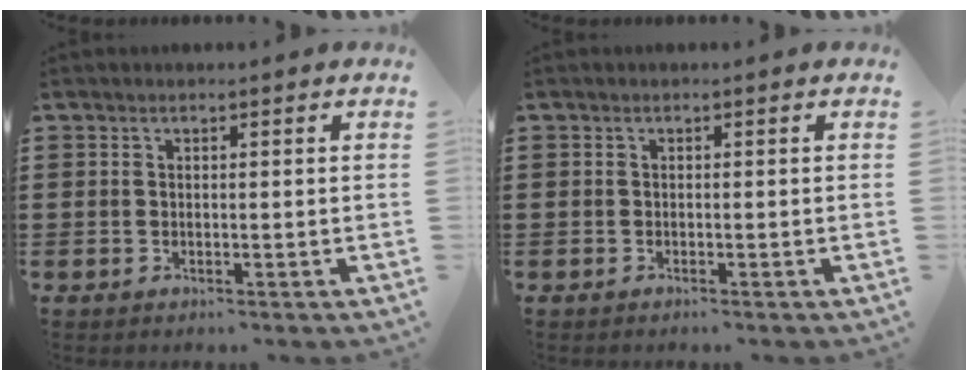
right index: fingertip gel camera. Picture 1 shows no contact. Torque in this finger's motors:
{"motor_torque": [0.25, 0.32, -0.01, 0.01]}